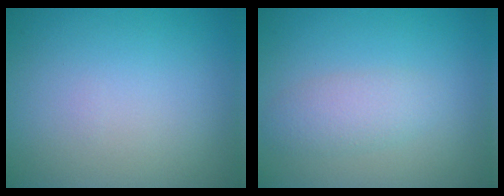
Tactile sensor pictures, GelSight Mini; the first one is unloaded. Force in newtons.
{"total": 2.2, "press": 2.2, "slide": 0.1}